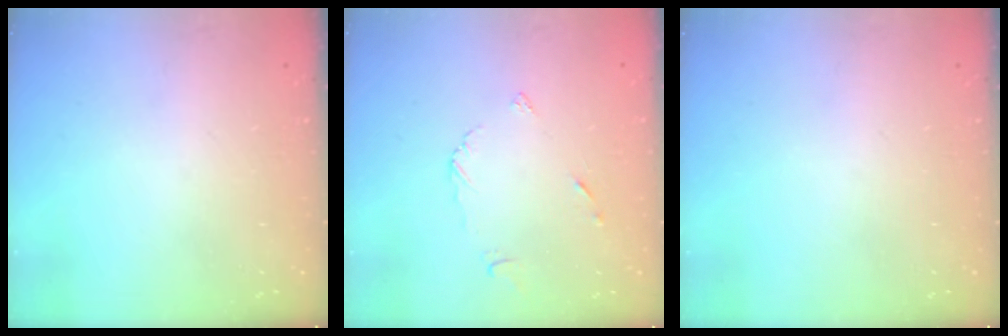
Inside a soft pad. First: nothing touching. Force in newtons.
{"total": 4.2, "press": 4.2, "slide": 0.5}
{"total": 0.0}